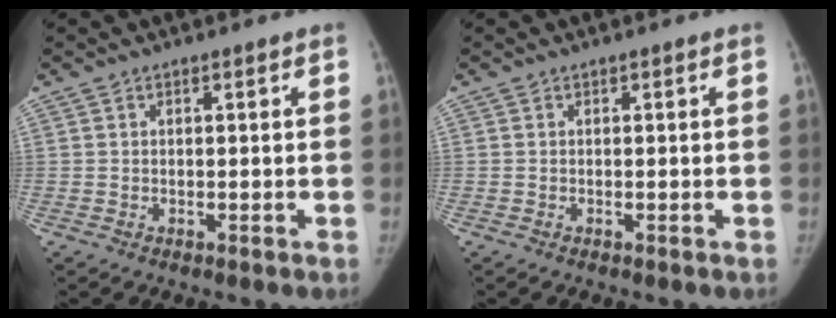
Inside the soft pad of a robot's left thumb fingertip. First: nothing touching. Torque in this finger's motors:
{"motor_torque": [0.00, 0.00, 0.26, -0.09, 0.02]}